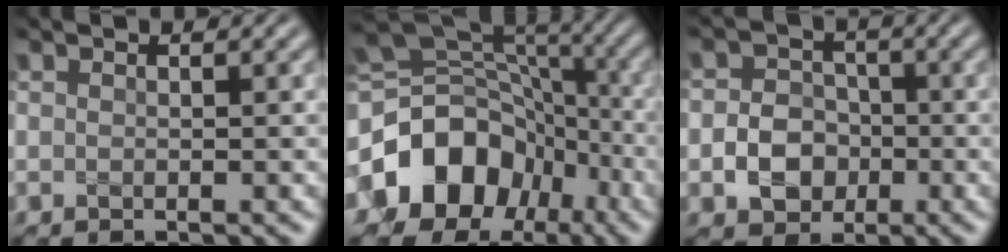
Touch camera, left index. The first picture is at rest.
{"total": 14.3, "force": [-5.1, 11.5, 6.8], "torque": [-0.134, -0.005, -0.093]}
{"total": 3.9, "force": [-1.1, 3.3, 1.8], "torque": [-0.020, 0.002, -0.022]}